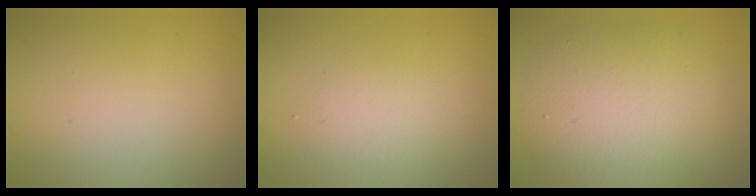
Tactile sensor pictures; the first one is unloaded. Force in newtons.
{"total": 1.8, "press": 1.8, "slide": 0.1}
{"total": 7.8, "press": 7.7, "slide": 0.6}